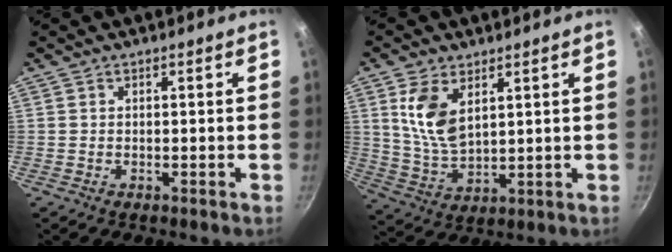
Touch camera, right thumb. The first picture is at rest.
{"total": 9.8, "force": [3.8, 5.3, 7.3], "torque": [-0.134, -0.030, 0.083]}